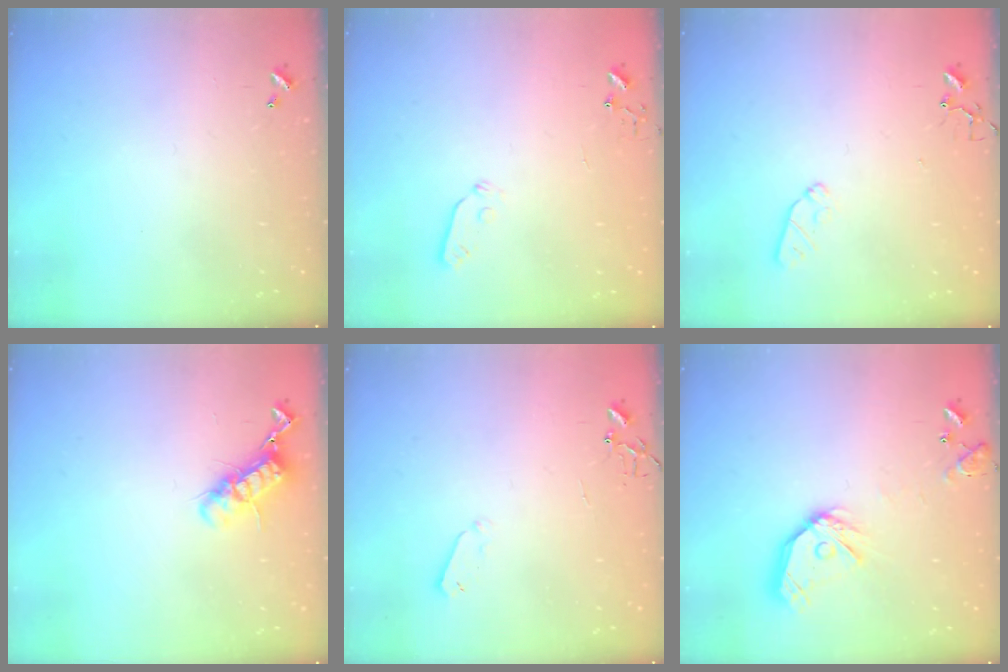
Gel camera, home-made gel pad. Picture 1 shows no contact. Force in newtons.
{"total": 3.7, "press": 3.7, "slide": 0.4}
{"total": 5.9, "press": 5.8, "slide": 0.8}
{"total": 11.9, "press": 11.9, "slide": 0.8}
{"total": 3.3, "press": 3.2, "slide": 0.7}
{"total": 15.3, "press": 15.1, "slide": 2.1}